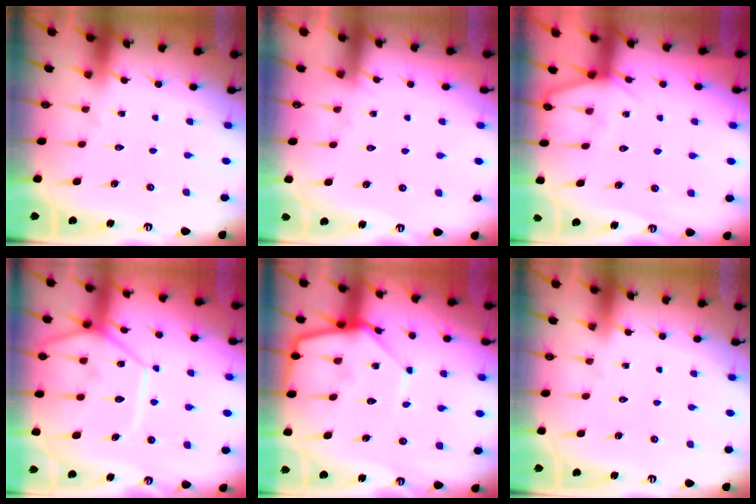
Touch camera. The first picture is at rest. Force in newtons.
{"total": 4.3, "press": 4.3, "slide": 0.6}
{"total": 6.5, "press": 6.4, "slide": 0.6}
{"total": 13.4, "press": 13.4, "slide": 1.0}
{"total": 11.2, "press": 11.1, "slide": 1.1}
{"total": 0.0}